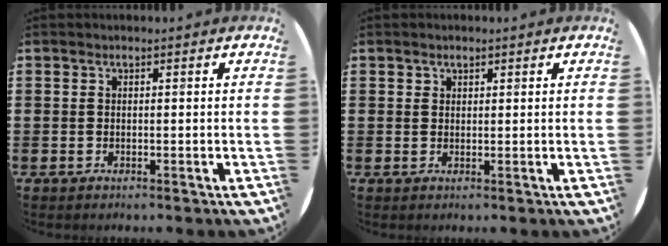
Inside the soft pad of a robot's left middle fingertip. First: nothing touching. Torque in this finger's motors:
{"motor_torque": [-0.23, 0.04, -0.05, -0.01]}